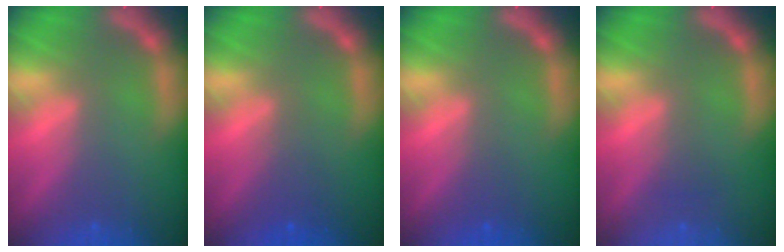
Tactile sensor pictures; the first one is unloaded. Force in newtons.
{"total": 2.0}
{"total": 0.9}
{"total": 1.0}